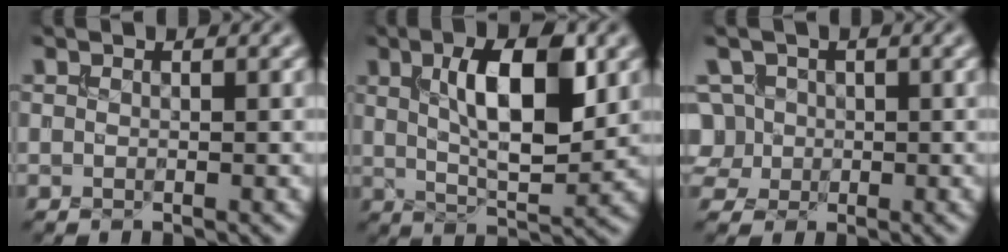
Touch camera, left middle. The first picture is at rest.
{"total": 8.1, "force": [2.2, 2.9, 7.3], "torque": [-0.117, 0.004, 0.038]}
{"total": 4.3, "force": [0.0, 4.0, 1.7], "torque": [-0.030, 0.032, -0.012]}